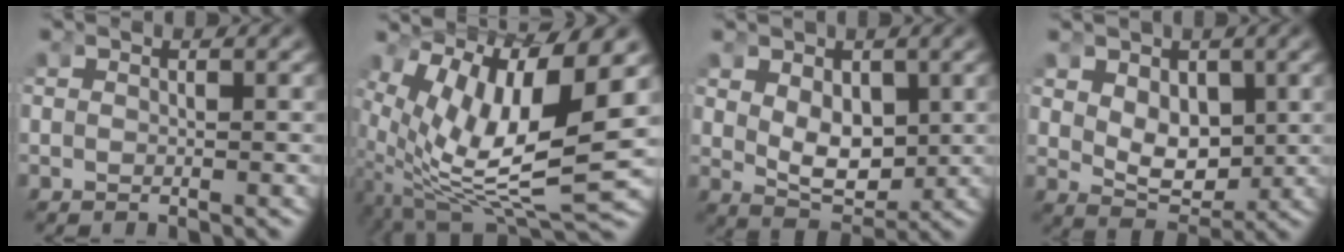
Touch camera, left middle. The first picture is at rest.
{"total": 13.9, "force": [-0.3, 8.0, 11.4], "torque": [-0.207, -0.039, 0.013]}
{"total": 4.1, "force": [0.5, 2.6, 3.1], "torque": [-0.053, -0.030, 0.023]}
{"total": 3.9, "force": [0.7, 2.7, 2.7], "torque": [-0.048, -0.029, 0.027]}